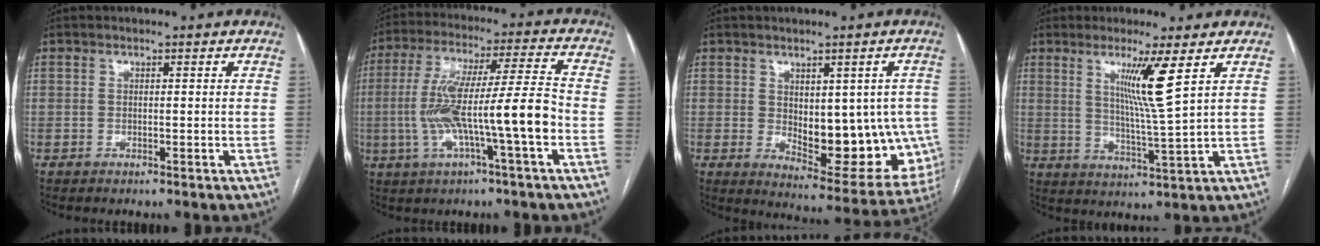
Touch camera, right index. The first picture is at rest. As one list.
[{"total": 14.0, "force": [-3.3, 0.3, 13.6], "torque": [-0.262, 0.020, -0.058]}, {"total": 14.7, "force": [-1.0, 7.0, 12.9], "torque": [-0.140, 0.000, 0.009]}, {"total": 7.6, "force": [3.4, -1.8, 6.6], "torque": [-0.117, -0.021, 0.063]}]